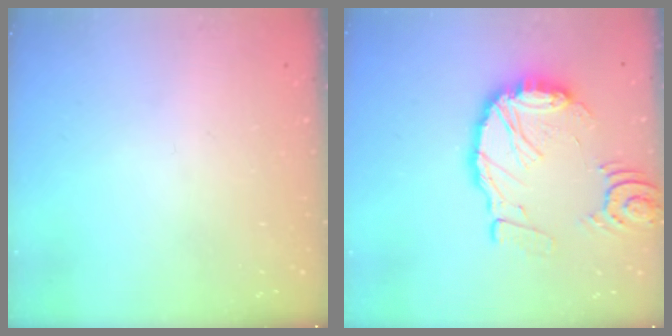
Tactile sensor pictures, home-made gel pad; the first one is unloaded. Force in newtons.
{"total": 16.3, "press": 16.2, "slide": 1.8}